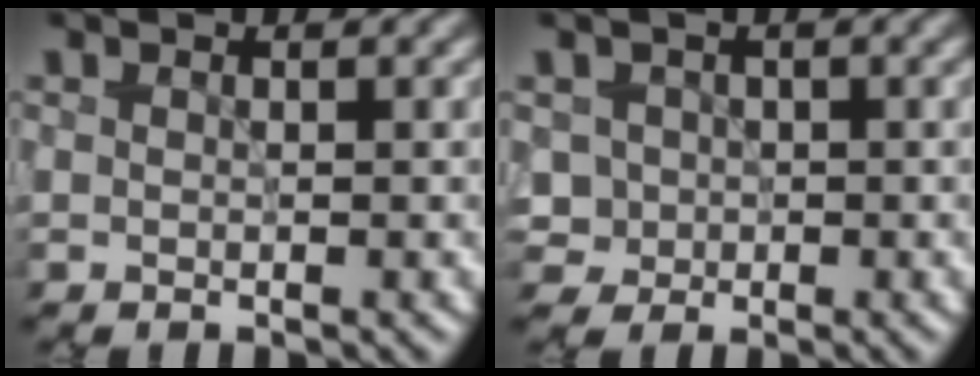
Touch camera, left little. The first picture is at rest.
{"total": 2.7, "force": [-0.1, 2.6, 0.6], "torque": [0.001, 0.013, -0.003]}